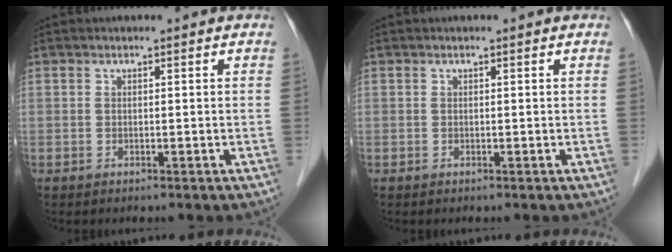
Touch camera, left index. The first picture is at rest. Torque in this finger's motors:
{"motor_torque": [0.02, 0.01, 0.00, 0.00]}